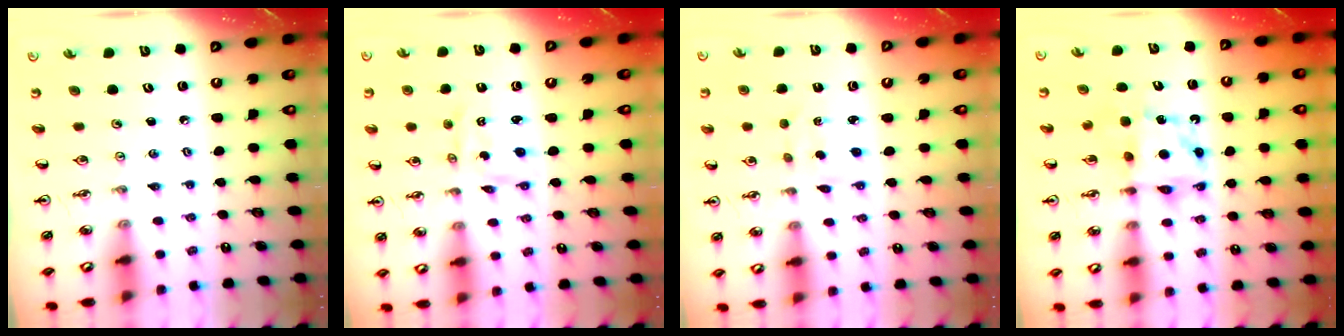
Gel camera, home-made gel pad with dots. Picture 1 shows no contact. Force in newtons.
{"total": 1.4, "press": 1.4, "slide": 0.2}
{"total": 2.5, "press": 2.4, "slide": 0.6}
{"total": 7.5, "press": 7.4, "slide": 0.6}